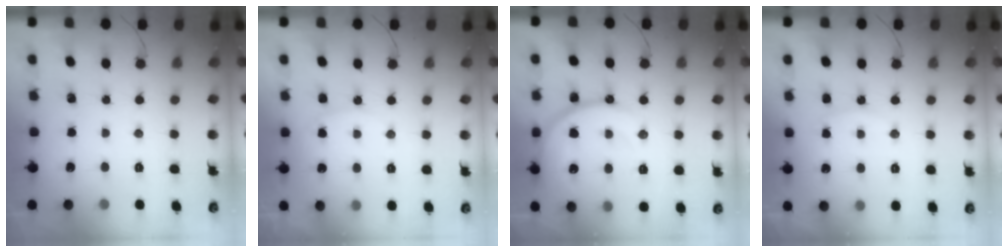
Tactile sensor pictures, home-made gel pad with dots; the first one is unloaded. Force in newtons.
{"total": 6.7, "press": 6.7, "slide": 0.6}
{"total": 16.7, "press": 16.6, "slide": 1.9}
{"total": 8.9, "press": 8.9, "slide": 0.7}